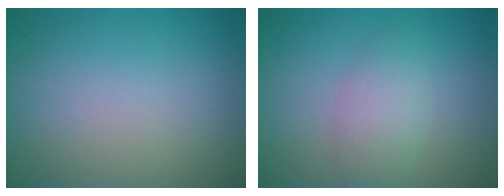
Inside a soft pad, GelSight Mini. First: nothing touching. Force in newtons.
{"total": 3.0, "press": 3.0, "slide": 0.2}